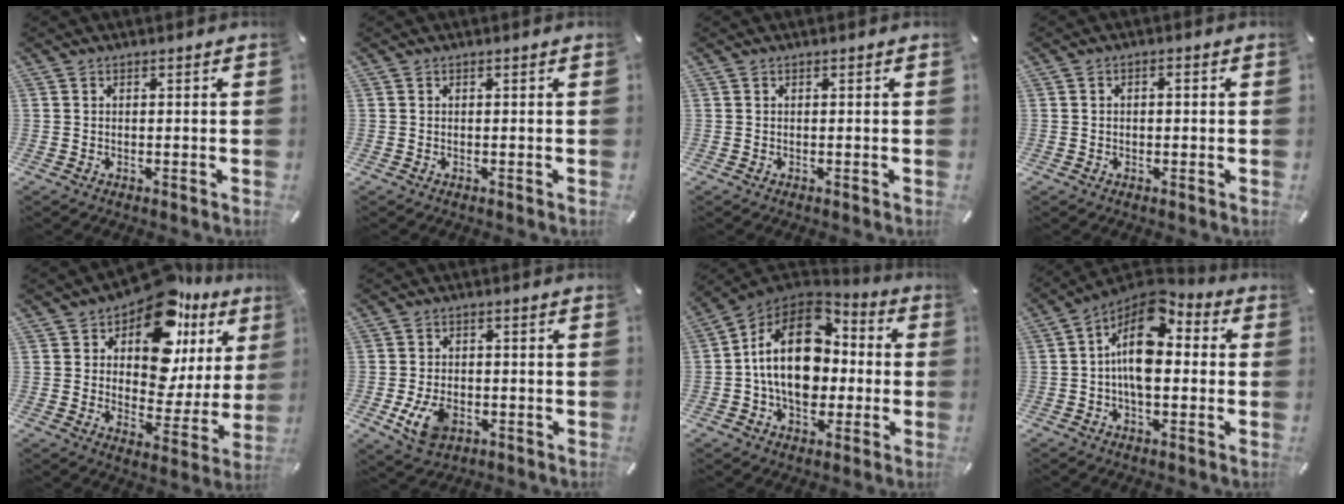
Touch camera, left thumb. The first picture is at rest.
{"total": 0.0}
{"total": 0.0}
{"total": 1.7, "force": [-0.1, 1.2, 1.2], "torque": [-0.025, 0.006, -0.005]}
{"total": 16.8, "force": [10.4, 9.2, 9.5], "torque": [-0.142, -0.085, 0.178]}
{"total": 7.6, "force": [-2.3, 5.4, 4.9], "torque": [-0.094, 0.001, -0.043]}
{"total": 19.4, "force": [0.4, 13.6, 13.9], "torque": [-0.261, 0.006, 0.006]}
{"total": 14.2, "force": [1.3, 8.2, 11.6], "torque": [-0.208, -0.019, 0.022]}